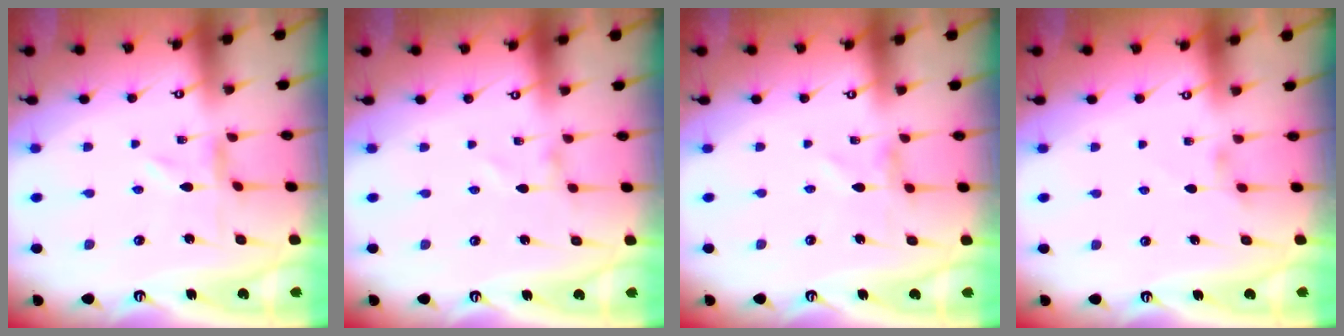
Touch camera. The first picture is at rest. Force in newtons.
{"total": 1.0, "press": 1.0, "slide": 0.1}
{"total": 0.0}
{"total": 1.3, "press": 1.2, "slide": 0.3}